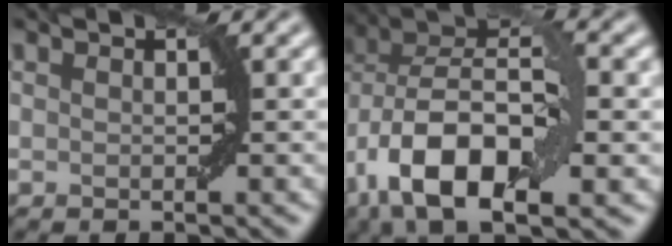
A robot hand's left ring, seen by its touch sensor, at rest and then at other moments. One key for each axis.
{"total": 11.6, "fx": -3.3, "fy": 6.6, "fz": 8.9, "tx": -0.166, "ty": 0.005, "tz": -0.063}